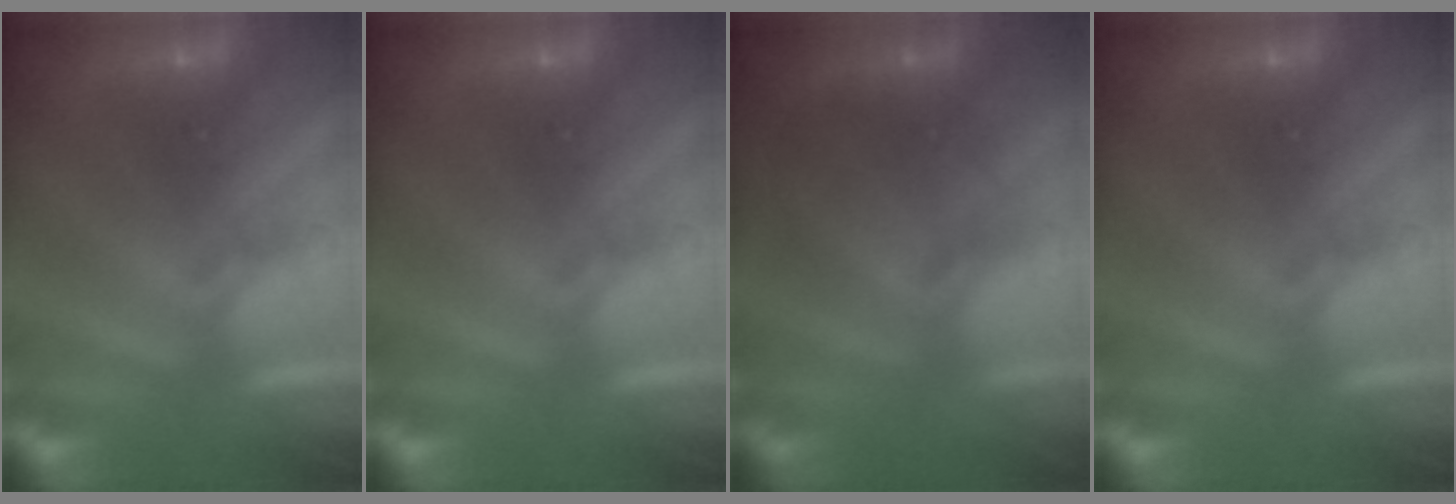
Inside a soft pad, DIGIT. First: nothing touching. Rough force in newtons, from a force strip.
{"total": 0.0}
{"total": 2.0}
{"total": 0.0}